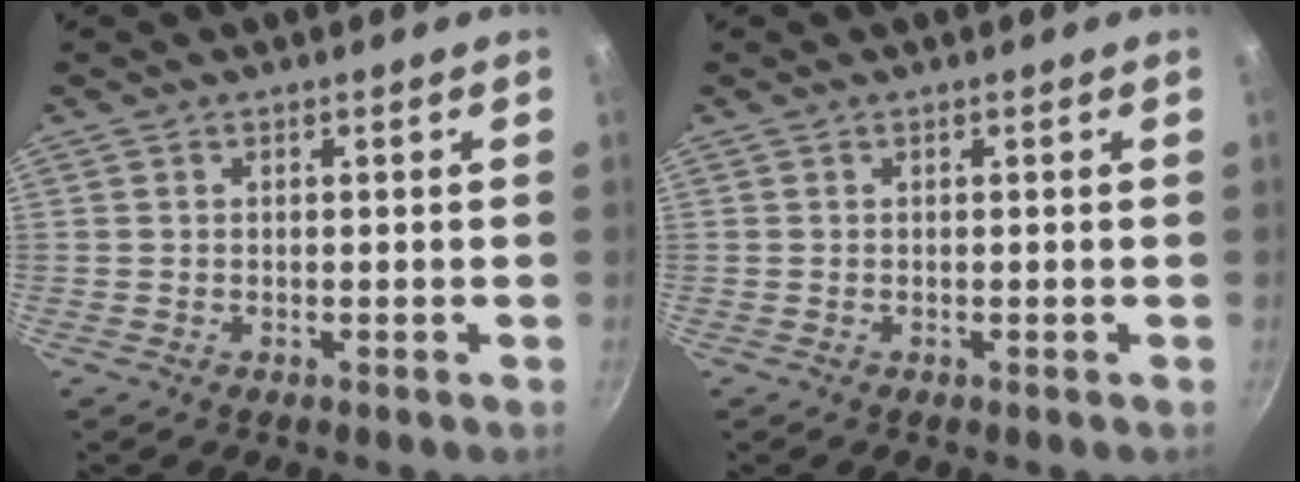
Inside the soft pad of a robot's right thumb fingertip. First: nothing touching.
{"total": 0.0}